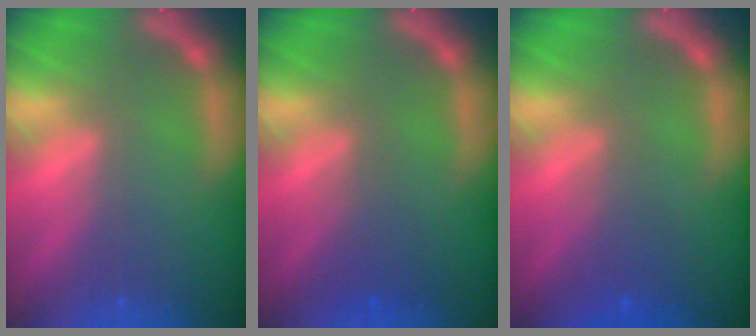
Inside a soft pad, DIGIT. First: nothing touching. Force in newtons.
{"total": 2.0}
{"total": 2.4}